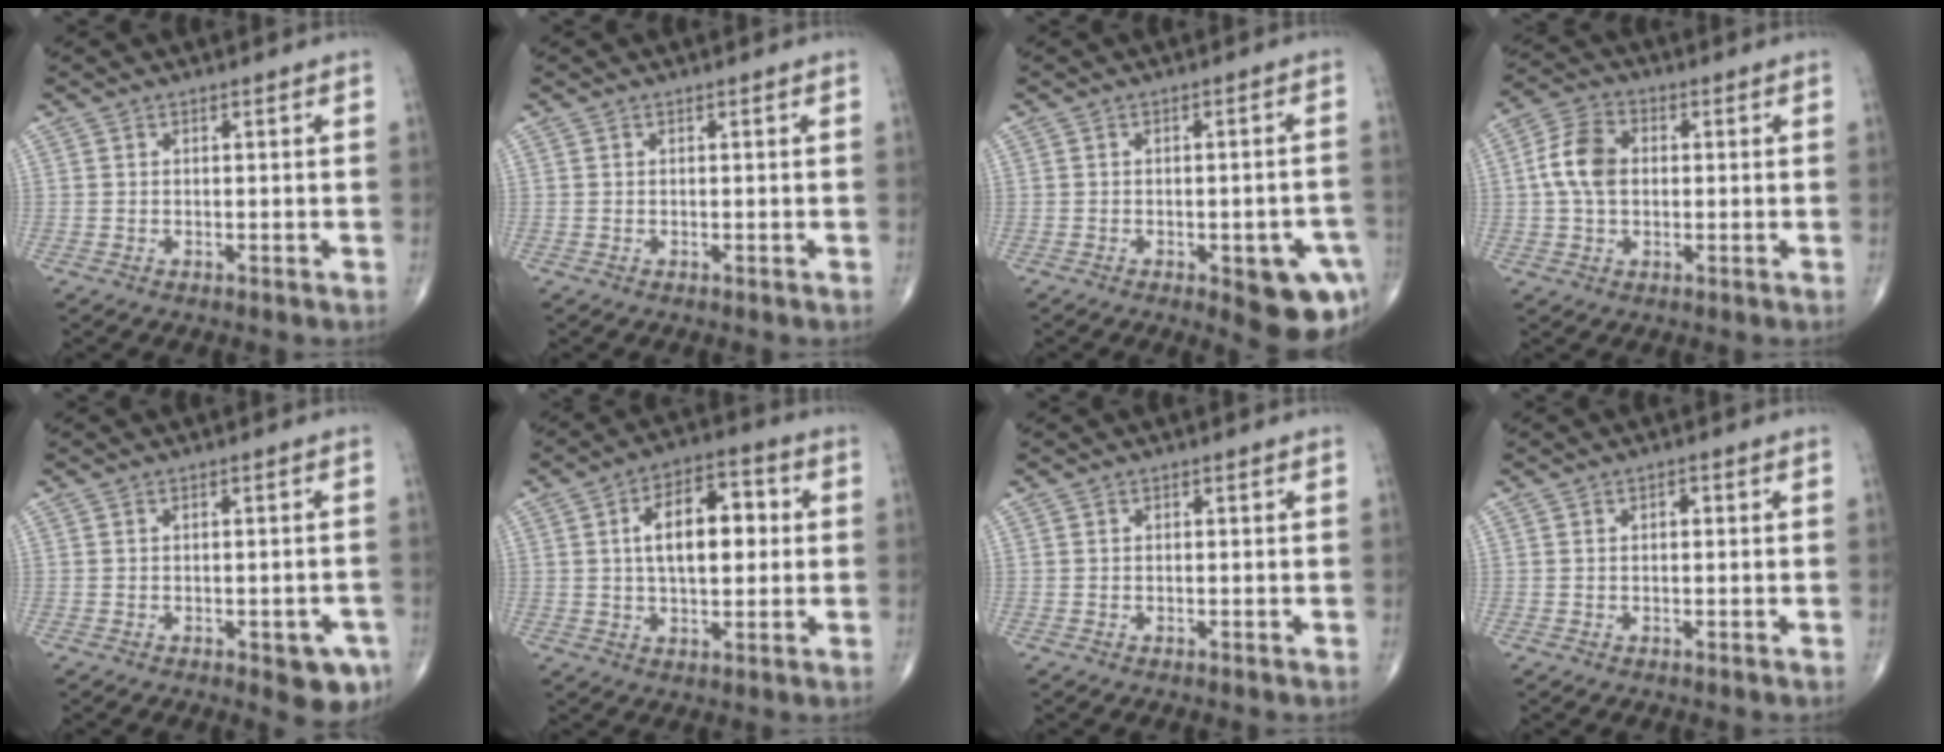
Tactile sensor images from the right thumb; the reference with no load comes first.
{"total": 0.0}
{"total": 11.0, "force": [-4.4, 4.1, 9.2], "torque": [-0.088, 0.014, -0.044]}
{"total": 8.2, "force": [0.5, 5.6, 5.9], "torque": [-0.114, 0.018, 0.002]}
{"total": 5.8, "force": [-2.5, 2.4, 4.7], "torque": [-0.036, 0.005, -0.025]}
{"total": 12.7, "force": [1.7, 6.7, 10.7], "torque": [-0.151, 0.019, 0.023]}
{"total": 0.0}
{"total": 1.1, "force": [0.1, 0.7, 0.9], "torque": [-0.013, 0.005, 0.001]}